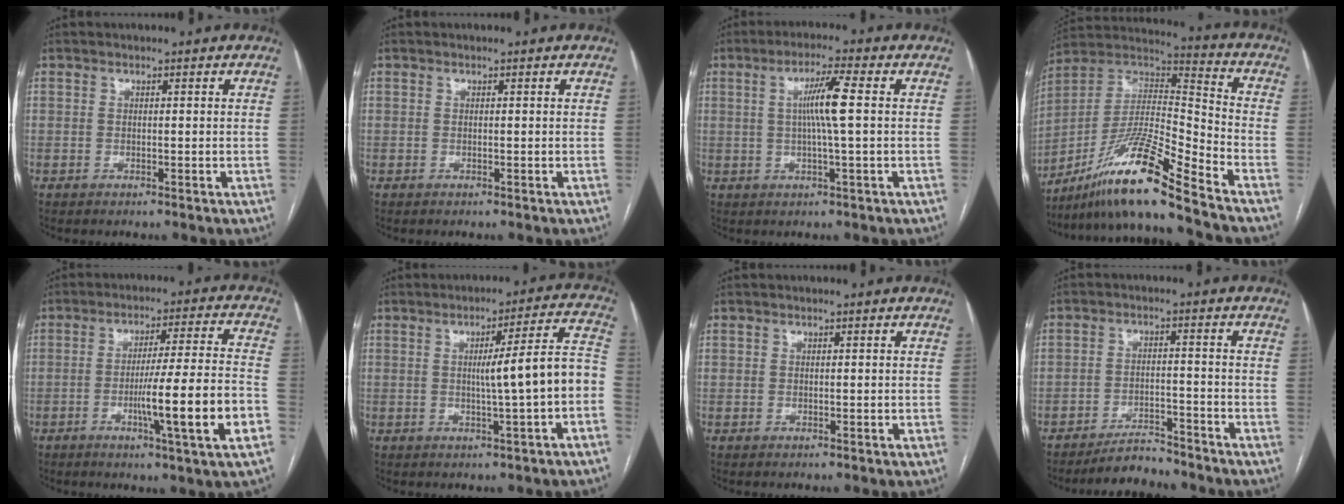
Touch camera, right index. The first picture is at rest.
{"total": 0.0}
{"total": 6.3, "force": [0.8, -0.5, 6.3], "torque": [-0.114, 0.003, 0.014]}
{"total": 16.9, "force": [-12.5, -0.8, 11.3], "torque": [-0.213, 0.006, -0.229]}
{"total": 13.5, "force": [-4.2, -0.8, 12.9], "torque": [-0.207, -0.009, -0.068]}
{"total": 9.8, "force": [-1.4, -0.5, 9.7], "torque": [-0.129, 0.021, -0.020]}
{"total": 0.6, "force": [0.2, 0.5, 0.1], "torque": [0.007, 0.001, 0.002]}
{"total": 5.2, "force": [-5.1, 1.1, 0.9], "torque": [-0.016, -0.006, -0.085]}